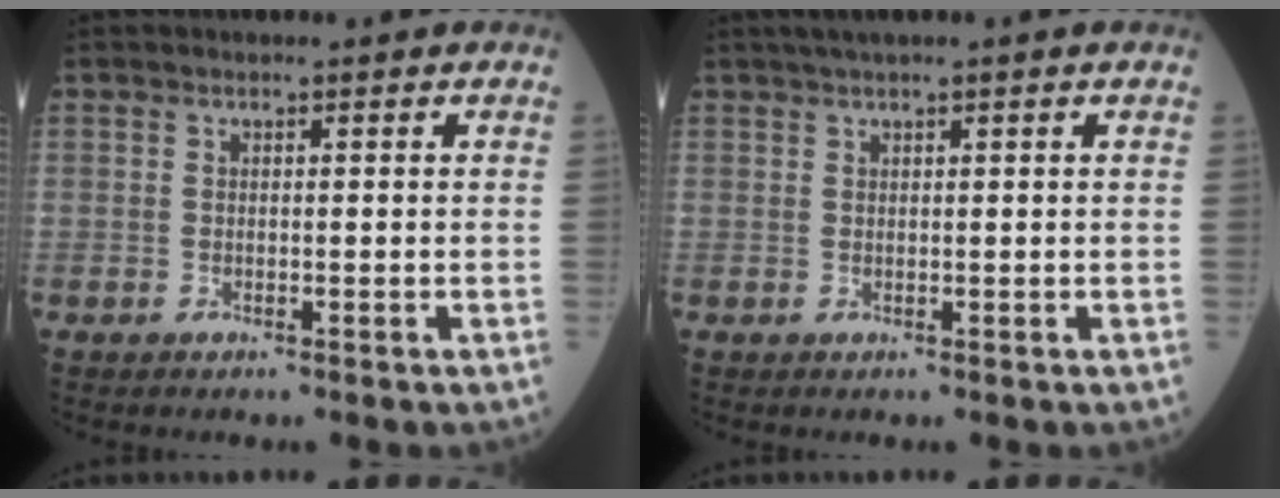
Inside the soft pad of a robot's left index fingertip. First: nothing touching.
{"total": 2.6, "force": [1.8, -0.4, 1.8], "torque": [-0.036, 0.016, 0.036]}